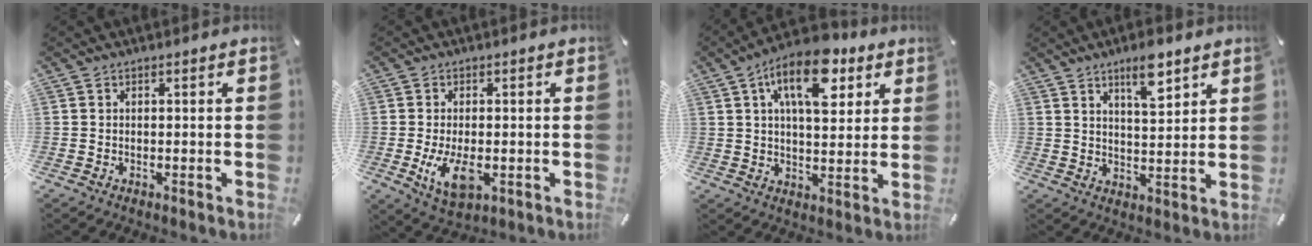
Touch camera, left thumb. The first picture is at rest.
{"total": 7.8, "force": [-1.4, 4.4, 6.4], "torque": [-0.128, -0.012, -0.027]}
{"total": 14.6, "force": [7.1, 7.2, 10.5], "torque": [-0.160, -0.017, 0.119]}
{"total": 8.3, "force": [5.8, 2.6, 5.4], "torque": [-0.079, -0.029, 0.095]}